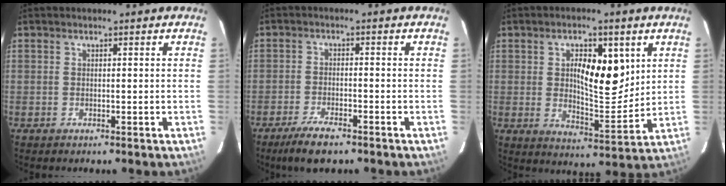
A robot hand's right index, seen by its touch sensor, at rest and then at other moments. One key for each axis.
{"total": 5.6, "fx": -4.2, "fy": 1.2, "fz": 3.6, "tx": -0.073, "ty": -0.010, "tz": -0.072}
{"total": 10.5, "fx": 3.1, "fy": 3.9, "fz": 9.2, "tx": -0.144, "ty": 0.000, "tz": 0.058}